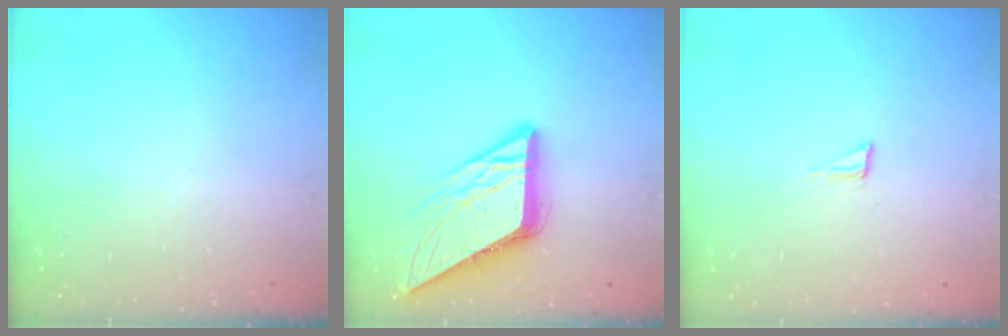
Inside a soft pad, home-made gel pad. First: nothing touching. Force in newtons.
{"total": 11.3, "press": 11.2, "slide": 1.2}
{"total": 2.9, "press": 2.9, "slide": 0.2}